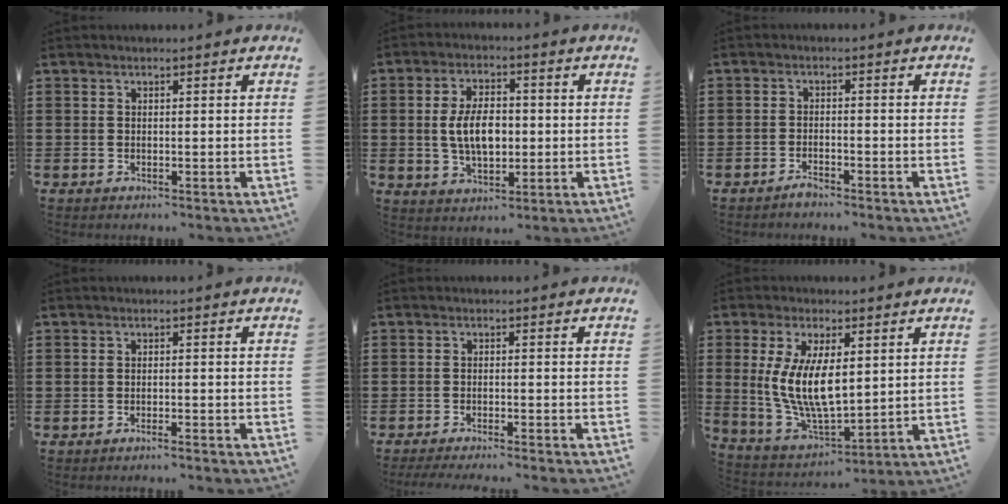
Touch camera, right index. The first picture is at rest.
{"total": 7.1, "force": [-0.1, 3.9, 6.0], "torque": [-0.112, 0.000, -0.009]}
{"total": 1.8, "force": [-1.6, 0.1, 0.7], "torque": [-0.018, -0.002, -0.030]}
{"total": 1.2, "force": [-1.0, -0.2, 0.5], "torque": [-0.010, -0.002, -0.019]}
{"total": 2.0, "force": [-1.9, -0.5, 0.6], "torque": [-0.008, -0.002, -0.037]}
{"total": 10.3, "force": [1.3, 4.5, 9.2], "torque": [-0.194, -0.001, 0.024]}